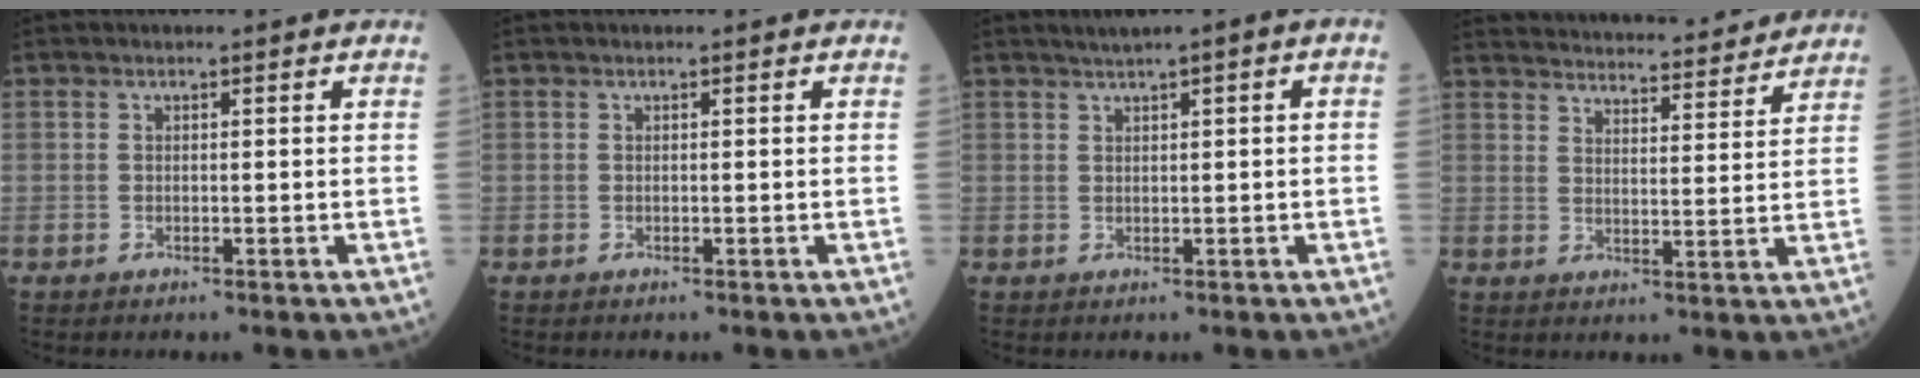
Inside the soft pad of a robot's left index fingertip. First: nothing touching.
{"total": 0.0}
{"total": 2.9, "force": [1.4, 0.2, 2.5], "torque": [-0.042, 0.014, 0.025]}
{"total": 23.4, "force": [22.3, 3.4, 6.3], "torque": [-0.102, 0.000, 0.293]}